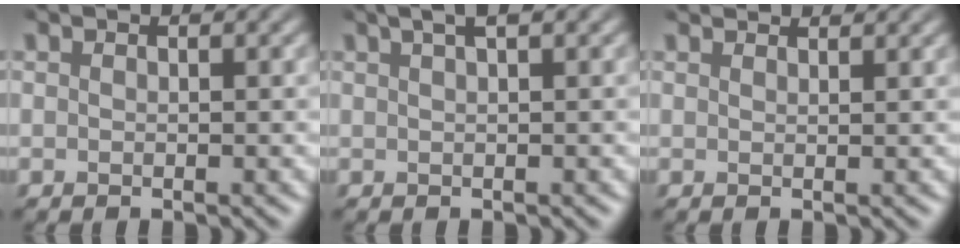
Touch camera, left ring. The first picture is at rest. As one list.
[{"total": 2.6, "force": [1.5, 0.8, 2.0], "torque": [-0.018, 0.004, 0.015]}, {"total": 3.1, "force": [2.9, 0.4, 0.9], "torque": [-0.015, 0.002, 0.035]}]